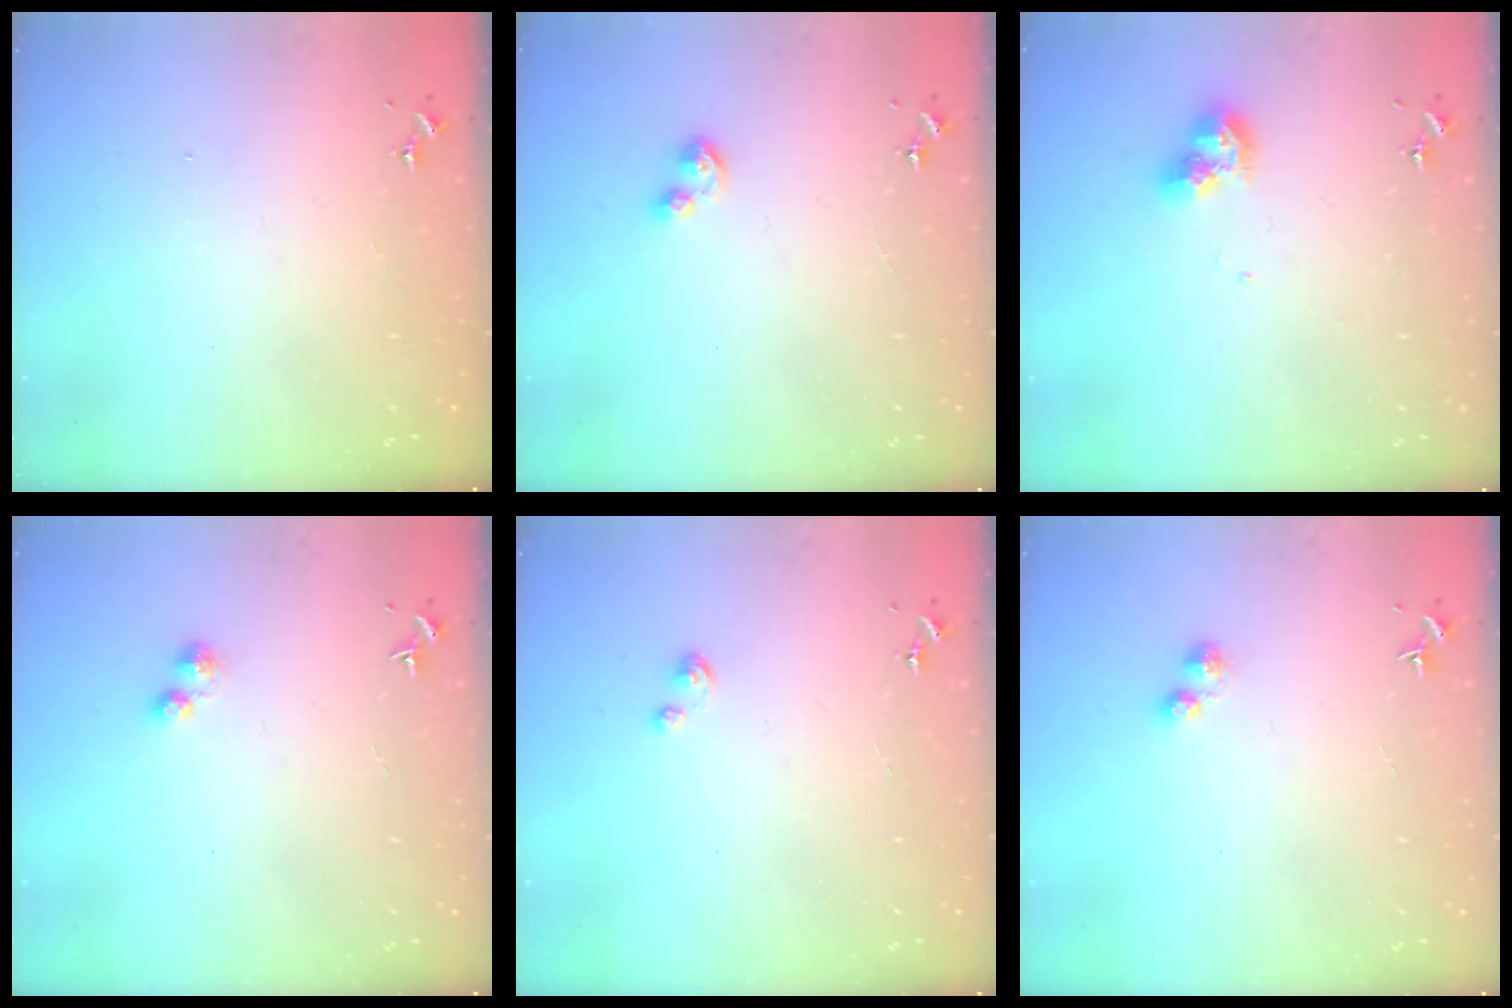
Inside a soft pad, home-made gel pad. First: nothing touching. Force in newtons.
{"total": 6.5, "press": 6.5, "slide": 0.7}
{"total": 8.7, "press": 8.7, "slide": 0.2}
{"total": 2.5, "press": 2.5, "slide": 0.4}
{"total": 2.7, "press": 2.7, "slide": 0.3}
{"total": 2.5, "press": 2.5, "slide": 0.4}